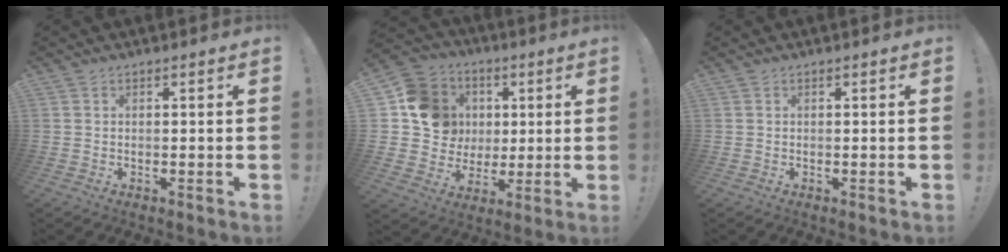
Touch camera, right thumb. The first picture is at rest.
{"total": 15.1, "force": [3.2, 13.7, 5.5], "torque": [-0.071, 0.005, 0.084]}
{"total": 0.0}